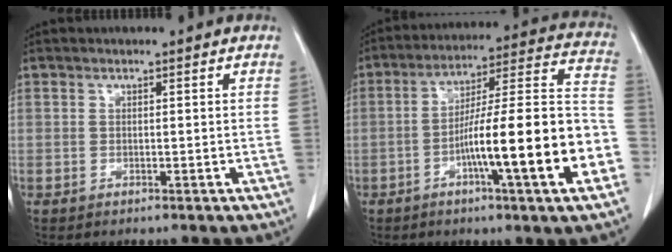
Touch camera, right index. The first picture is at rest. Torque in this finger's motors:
{"motor_torque": [2.14, 0.00, 1.05, 0.21]}